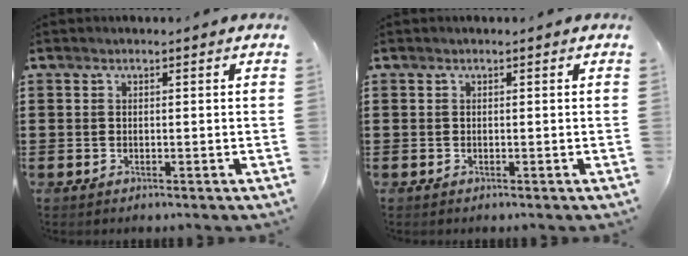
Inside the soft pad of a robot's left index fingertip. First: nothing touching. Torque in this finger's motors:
{"motor_torque": [0.00, 0.00, 0.00, 0.00]}